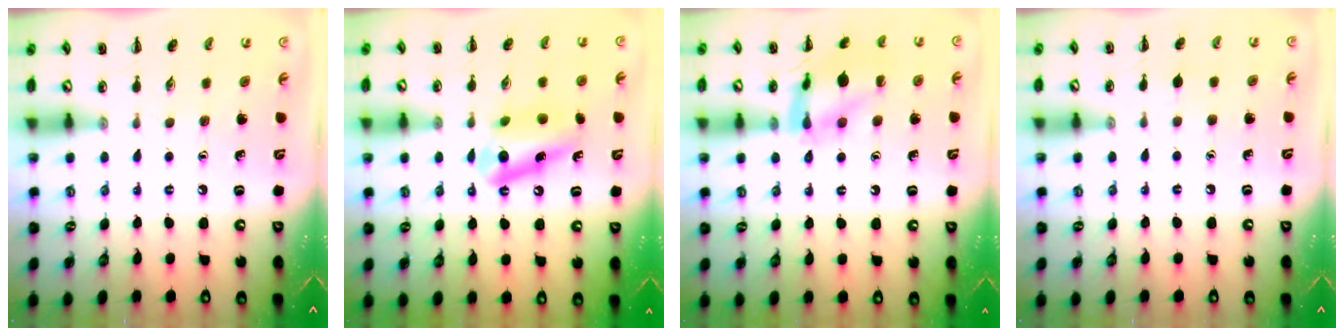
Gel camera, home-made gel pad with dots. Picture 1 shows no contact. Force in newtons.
{"total": 10.7, "press": 10.6, "slide": 1.2}
{"total": 12.8, "press": 12.7, "slide": 1.3}
{"total": 2.8, "press": 2.6, "slide": 1.1}